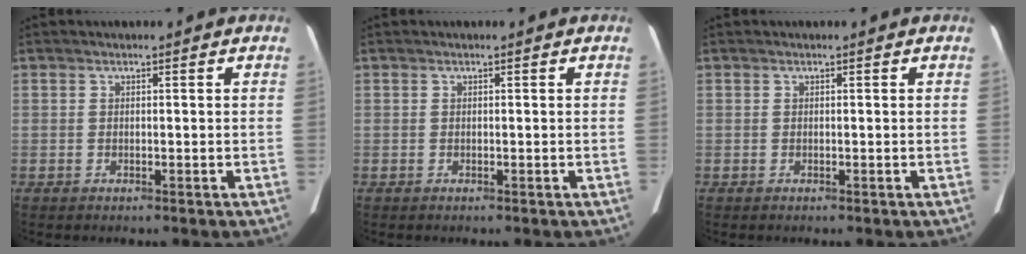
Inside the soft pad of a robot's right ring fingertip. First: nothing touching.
{"total": 0.0}
{"total": 0.0}